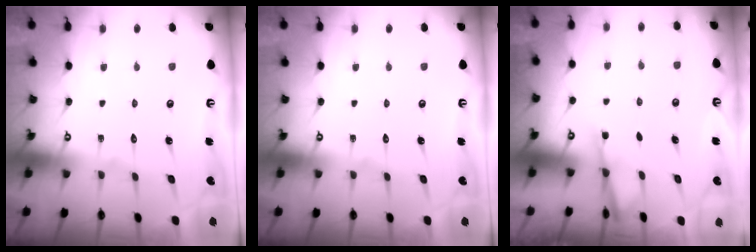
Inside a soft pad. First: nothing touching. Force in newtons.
{"total": 0.0}
{"total": 2.4, "press": 2.4, "slide": 0.4}